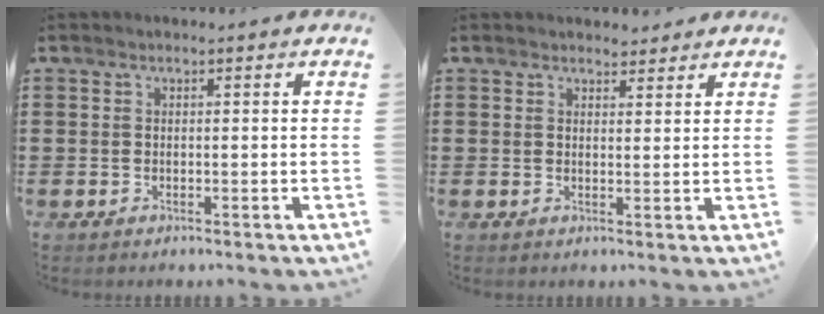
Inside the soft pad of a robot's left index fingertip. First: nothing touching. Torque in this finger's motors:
{"motor_torque": [1.08, 0.47, 0.20, 0.03]}